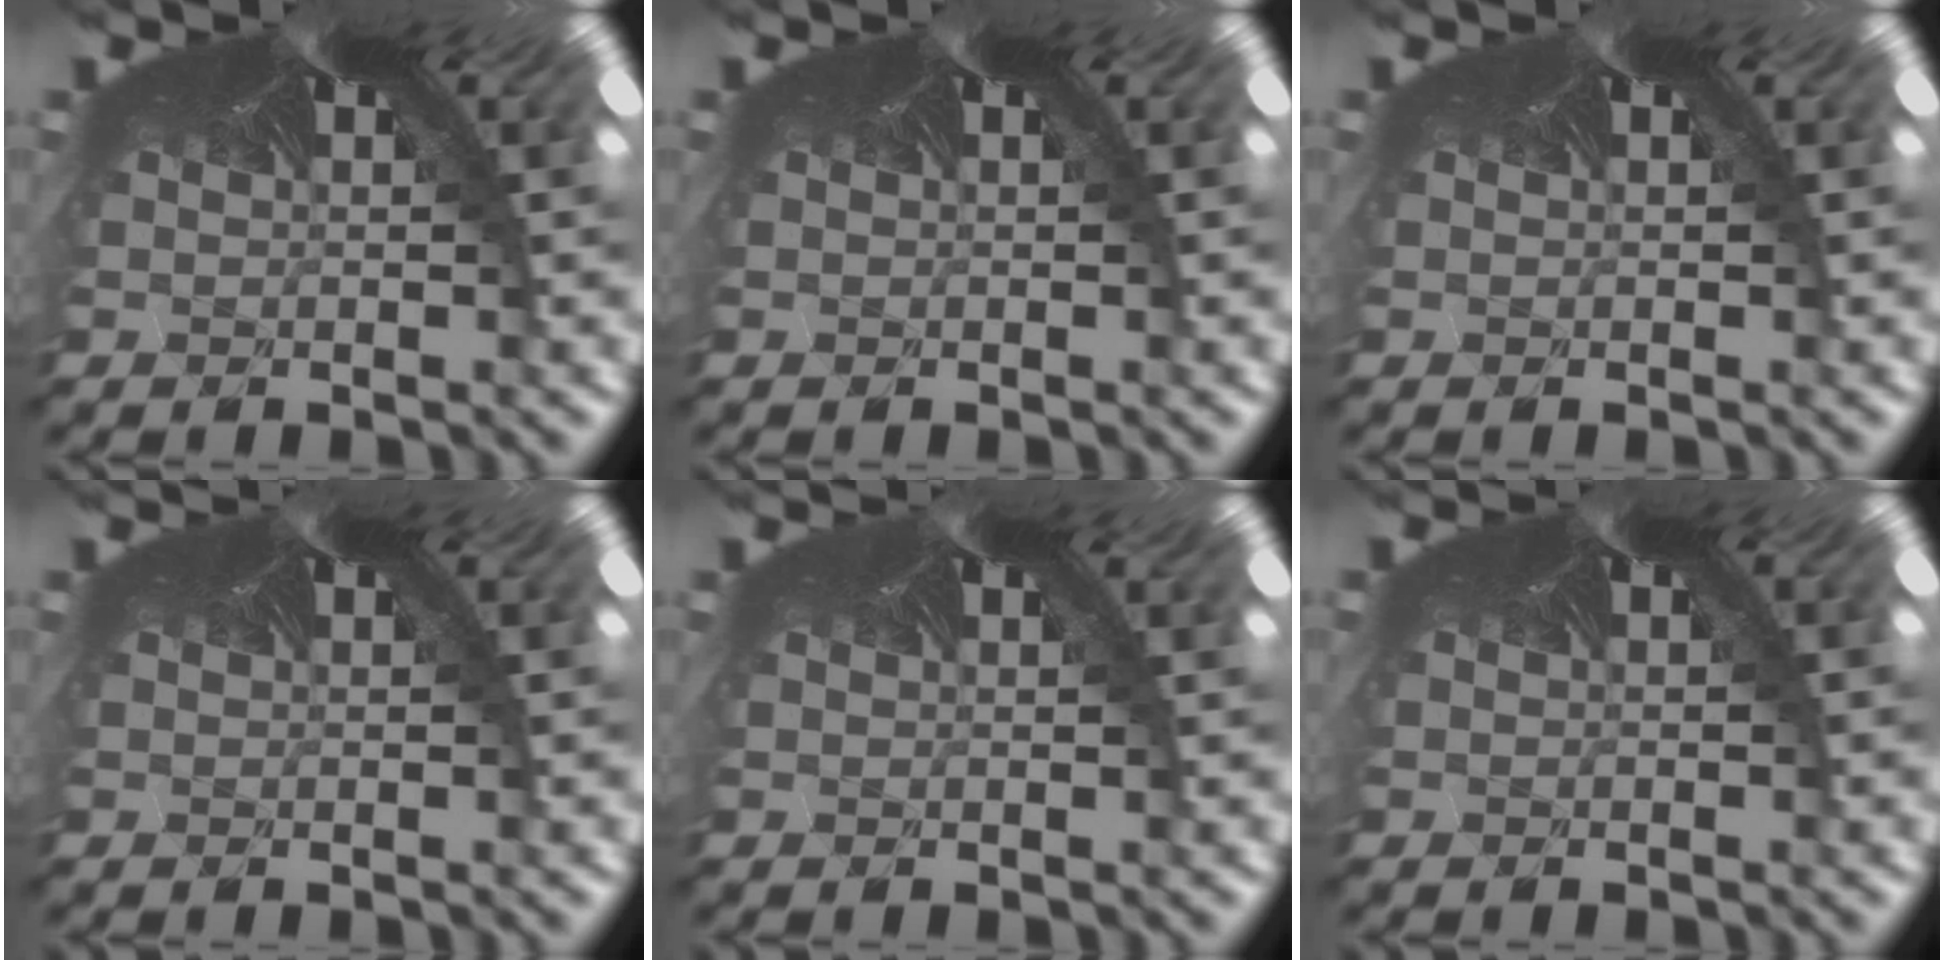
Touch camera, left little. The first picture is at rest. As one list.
[{"total": 0.0}, {"total": 0.0}, {"total": 0.8, "force": [0.0, -0.4, -0.7], "torque": [0.009, -0.001, -0.002]}, {"total": 1.1, "force": [0.0, -0.6, -1.0], "torque": [0.013, -0.002, -0.004]}, {"total": 0.0}]